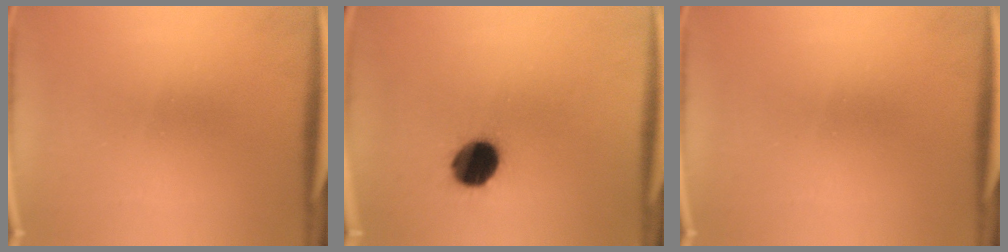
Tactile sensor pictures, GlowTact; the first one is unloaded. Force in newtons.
{"total": 10.7}
{"total": 0.0}